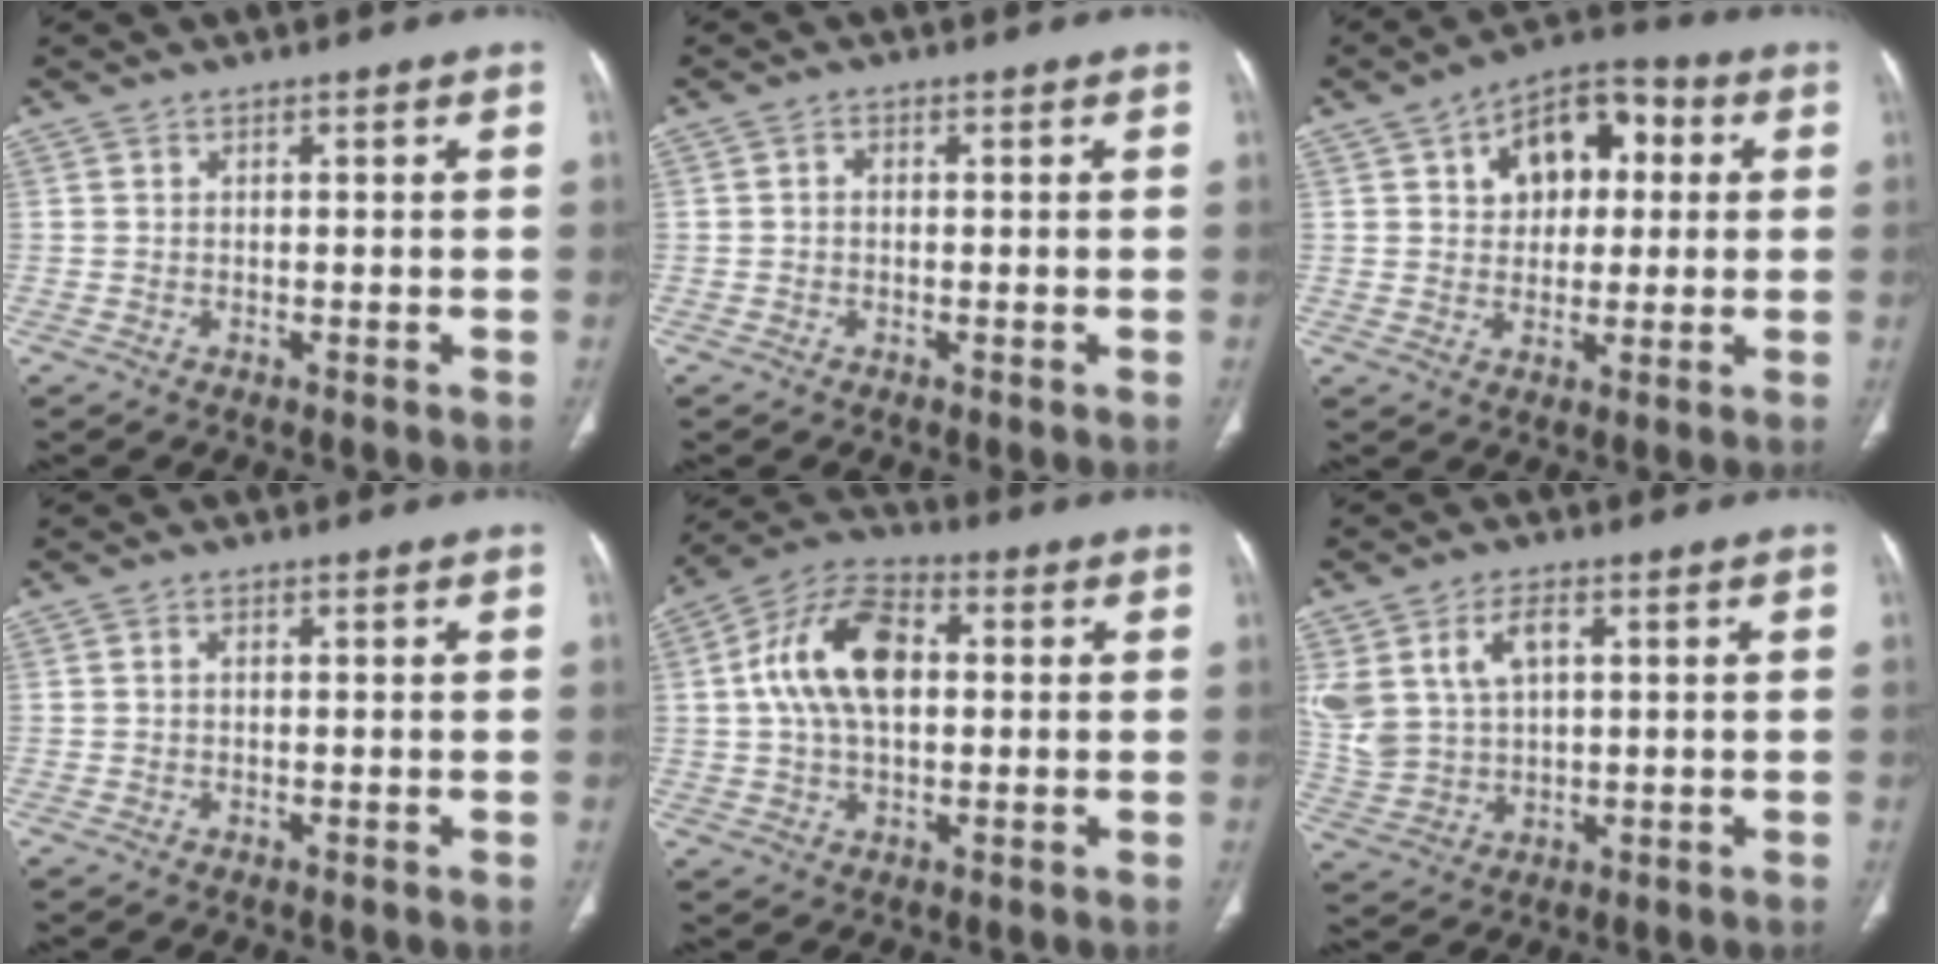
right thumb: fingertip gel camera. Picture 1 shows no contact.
{"total": 1.0, "force": [-0.1, 0.8, 0.6], "torque": [-0.007, 0.003, -0.005]}
{"total": 12.4, "force": [3.4, 8.3, 8.6], "torque": [-0.085, 0.016, 0.044]}
{"total": 0.5, "force": [0.0, 0.4, 0.4], "torque": [-0.007, 0.001, -0.003]}
{"total": 14.0, "force": [1.8, 8.3, 11.1], "torque": [-0.203, 0.025, 0.025]}
{"total": 10.6, "force": [3.0, 7.0, 7.4], "torque": [-0.150, 0.001, 0.072]}